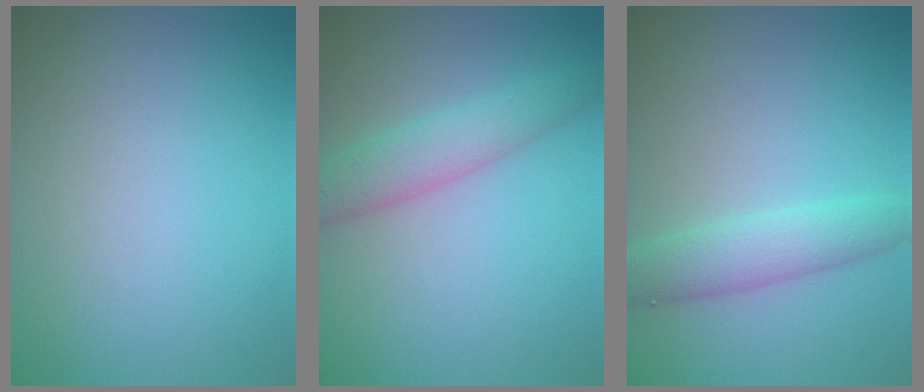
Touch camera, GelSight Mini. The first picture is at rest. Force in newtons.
{"total": 3.4, "press": 3.4, "slide": 0.2}
{"total": 3.4, "press": 3.4, "slide": 0.1}